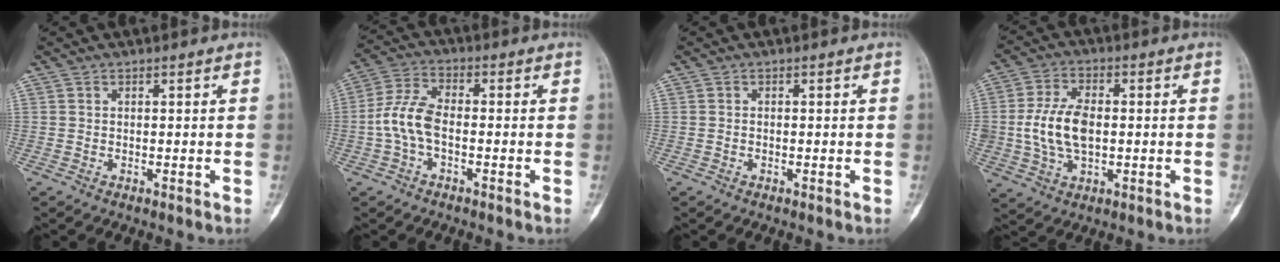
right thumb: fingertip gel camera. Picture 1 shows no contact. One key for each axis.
{"total": 7.6, "fx": -1.5, "fy": 4.1, "fz": 6.2, "tx": -0.139, "ty": 0.025, "tz": -0.037}
{"total": 0.0}
{"total": 10.7, "fx": -0.3, "fy": 6.4, "fz": 8.6, "tx": -0.168, "ty": 0.008, "tz": -0.002}